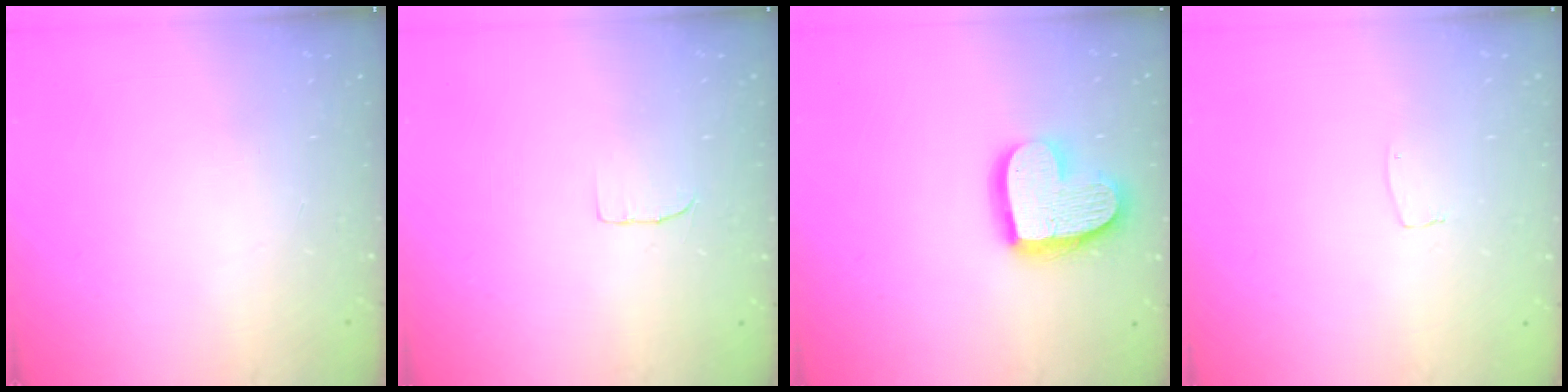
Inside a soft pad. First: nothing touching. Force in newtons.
{"total": 4.4, "press": 4.3, "slide": 0.4}
{"total": 16.2, "press": 16.1, "slide": 1.3}
{"total": 3.0, "press": 3.0, "slide": 0.2}